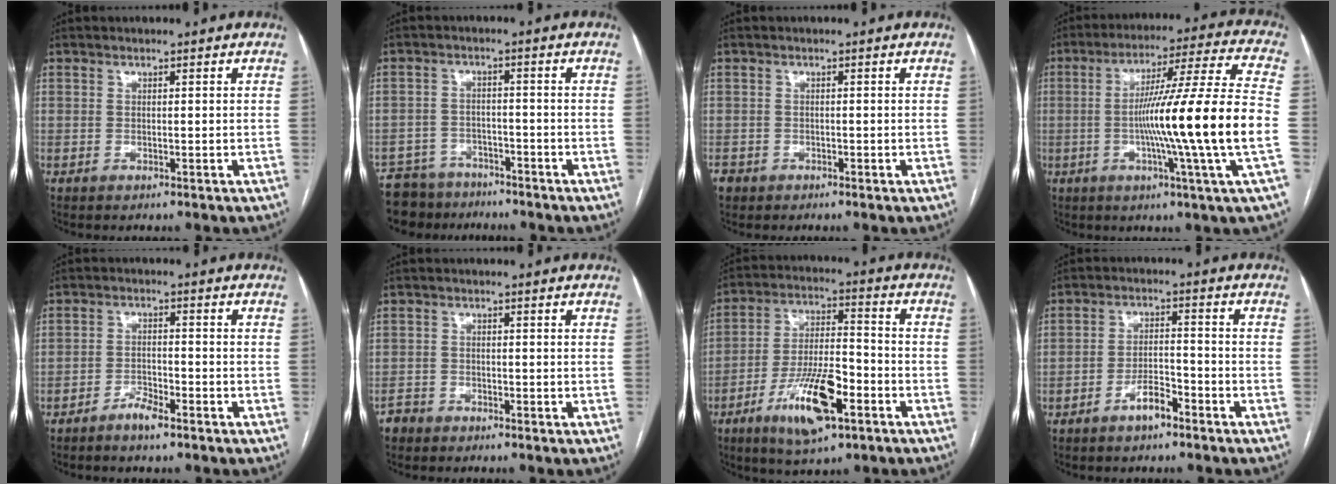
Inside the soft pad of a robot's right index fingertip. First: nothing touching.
{"total": 8.1, "force": [-6.9, 4.2, 0.3], "torque": [-0.003, 0.013, -0.109]}
{"total": 2.0, "force": [-1.1, 1.6, 0.1], "torque": [0.000, 0.005, -0.023]}
{"total": 19.6, "force": [-3.3, -2.5, 19.2], "torque": [-0.301, -0.008, -0.068]}
{"total": 3.4, "force": [-2.6, 0.8, 2.0], "torque": [-0.034, 0.003, -0.049]}
{"total": 2.3, "force": [-1.7, 1.5, -0.5], "torque": [0.010, 0.006, -0.039]}
{"total": 13.2, "force": [-6.4, 3.6, 10.9], "torque": [-0.207, -0.004, -0.110]}
{"total": 4.5, "force": [-3.1, 1.4, 3.0], "torque": [-0.056, 0.007, -0.056]}